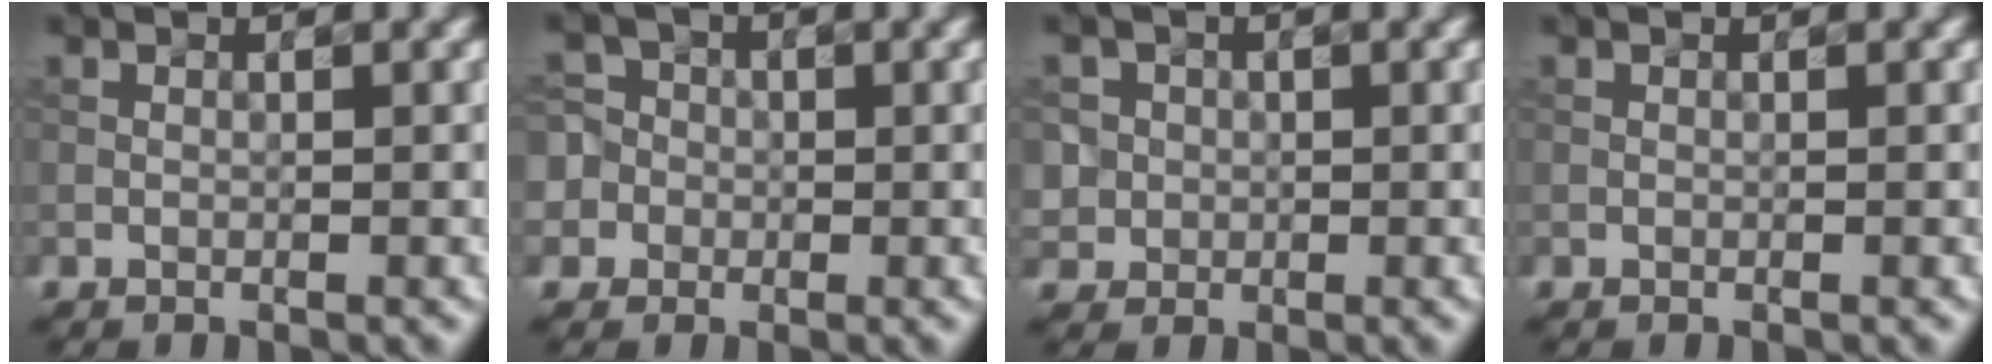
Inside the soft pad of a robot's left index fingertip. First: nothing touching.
{"total": 5.6, "force": [-0.7, 5.3, 1.6], "torque": [-0.028, 0.028, -0.049]}
{"total": 3.5, "force": [0.5, 3.4, 0.8], "torque": [-0.007, 0.017, 0.007]}
{"total": 0.0}